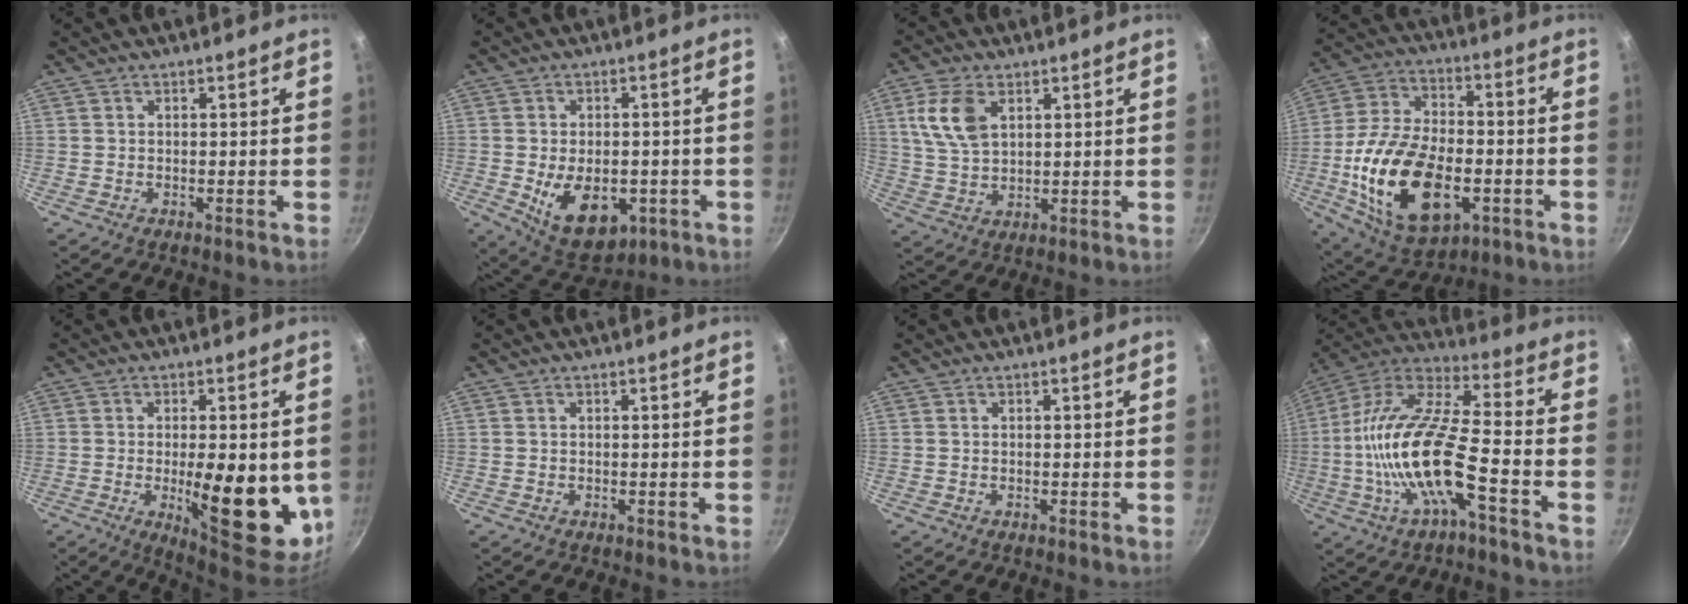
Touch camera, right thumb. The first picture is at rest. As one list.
[{"total": 12.7, "force": [-3.2, 8.0, 9.3], "torque": [-0.114, -0.003, -0.029]}, {"total": 9.1, "force": [3.4, 5.3, 6.5], "torque": [-0.128, -0.010, 0.070]}, {"total": 23.2, "force": [-5.8, 13.2, 18.1], "torque": [-0.331, 0.021, -0.093]}, {"total": 17.2, "force": [-2.3, 6.4, 15.8], "torque": [-0.193, -0.012, -0.021]}, {"total": 0.0}, {"total": 0.0}, {"total": 19.8, "force": [-5.5, 6.1, 18.0], "torque": [-0.346, 0.044, -0.120]}]